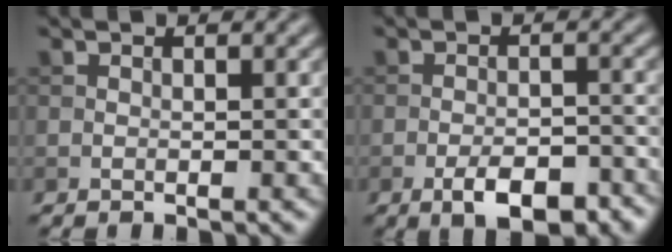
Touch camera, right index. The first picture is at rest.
{"total": 5.1, "force": [-3.0, 2.1, 3.6], "torque": [-0.055, -0.001, -0.045]}